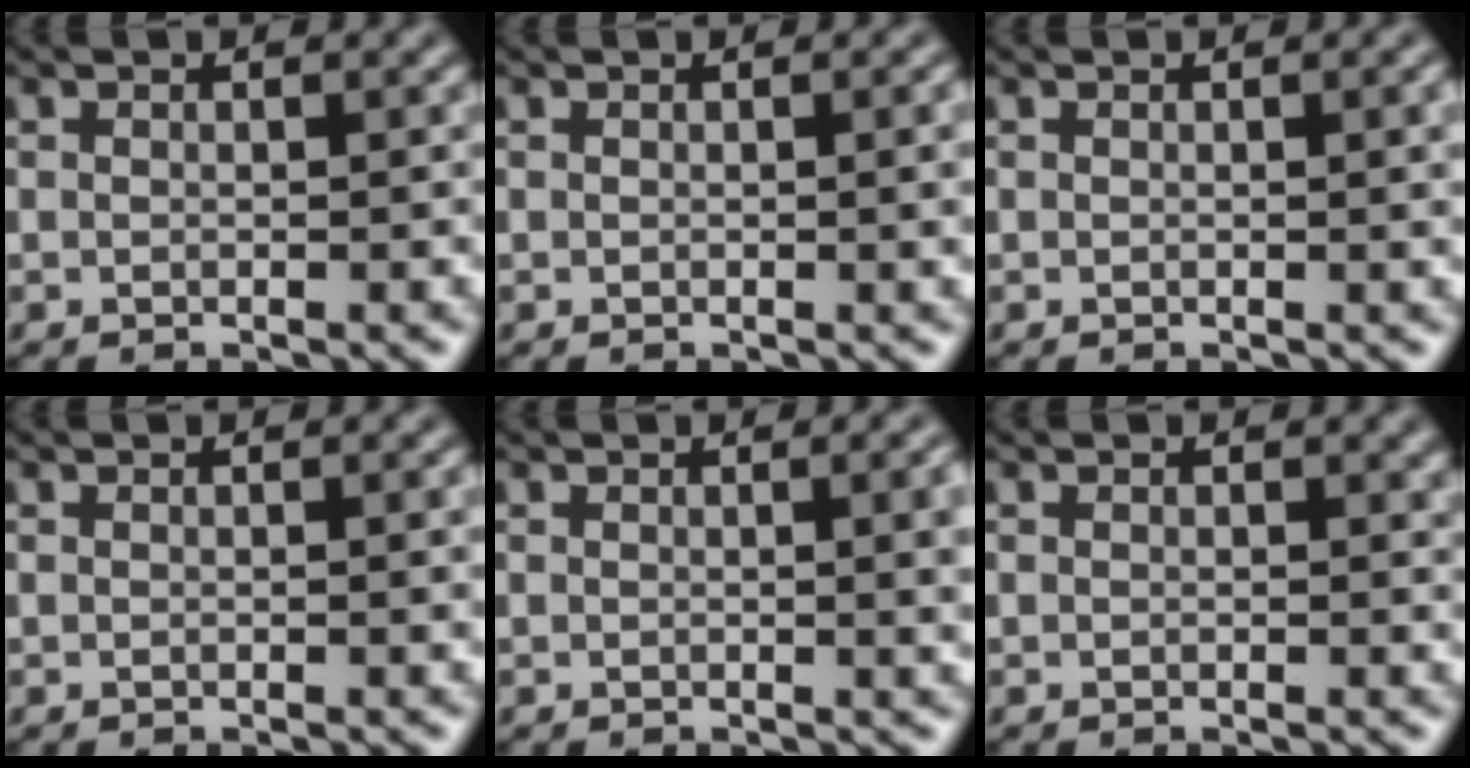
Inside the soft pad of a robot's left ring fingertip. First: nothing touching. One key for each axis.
{"total": 1.4, "fx": 0.1, "fy": 0.3, "fz": 1.4, "tx": -0.015, "ty": 0.001, "tz": 0.000}
{"total": 1.5, "fx": 0.2, "fy": 0.4, "fz": 1.5, "tx": -0.017, "ty": 0.002, "tz": 0.001}
{"total": 0.8, "fx": 0.1, "fy": 0.1, "fz": 0.8, "tx": -0.009, "ty": 0.000, "tz": 0.001}
{"total": 3.3, "fx": 0.3, "fy": 1.1, "fz": 3.1, "tx": -0.030, "ty": 0.006, "tz": 0.002}
{"total": 0.5, "fx": 0.2, "fy": 0.4, "fz": 0.3, "tx": -0.003, "ty": -0.002, "tz": 0.000}